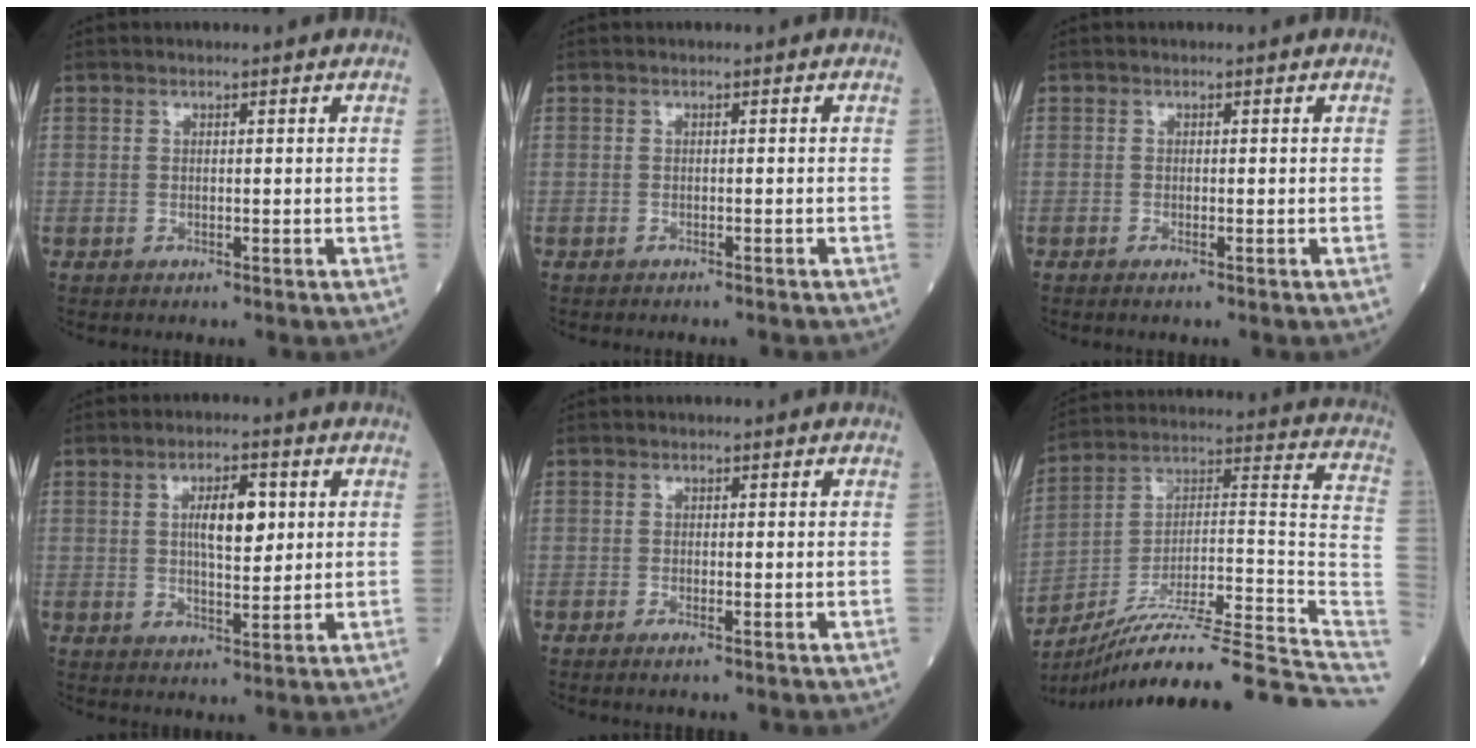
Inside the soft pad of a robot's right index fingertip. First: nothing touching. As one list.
[{"total": 1.4, "force": [-1.4, 0.0, 0.4], "torque": [-0.007, 0.000, -0.017]}, {"total": 0.6, "force": [-0.4, 0.0, 0.5], "torque": [-0.010, -0.002, -0.007]}, {"total": 6.1, "force": [1.4, 2.0, 5.6], "torque": [-0.094, 0.006, 0.025]}, {"total": 0.9, "force": [-0.6, 0.0, 0.7], "torque": [-0.014, -0.002, -0.011]}, {"total": 28.5, "force": [-23.5, 0.6, 16.0], "torque": [-0.161, 0.023, -0.357]}]